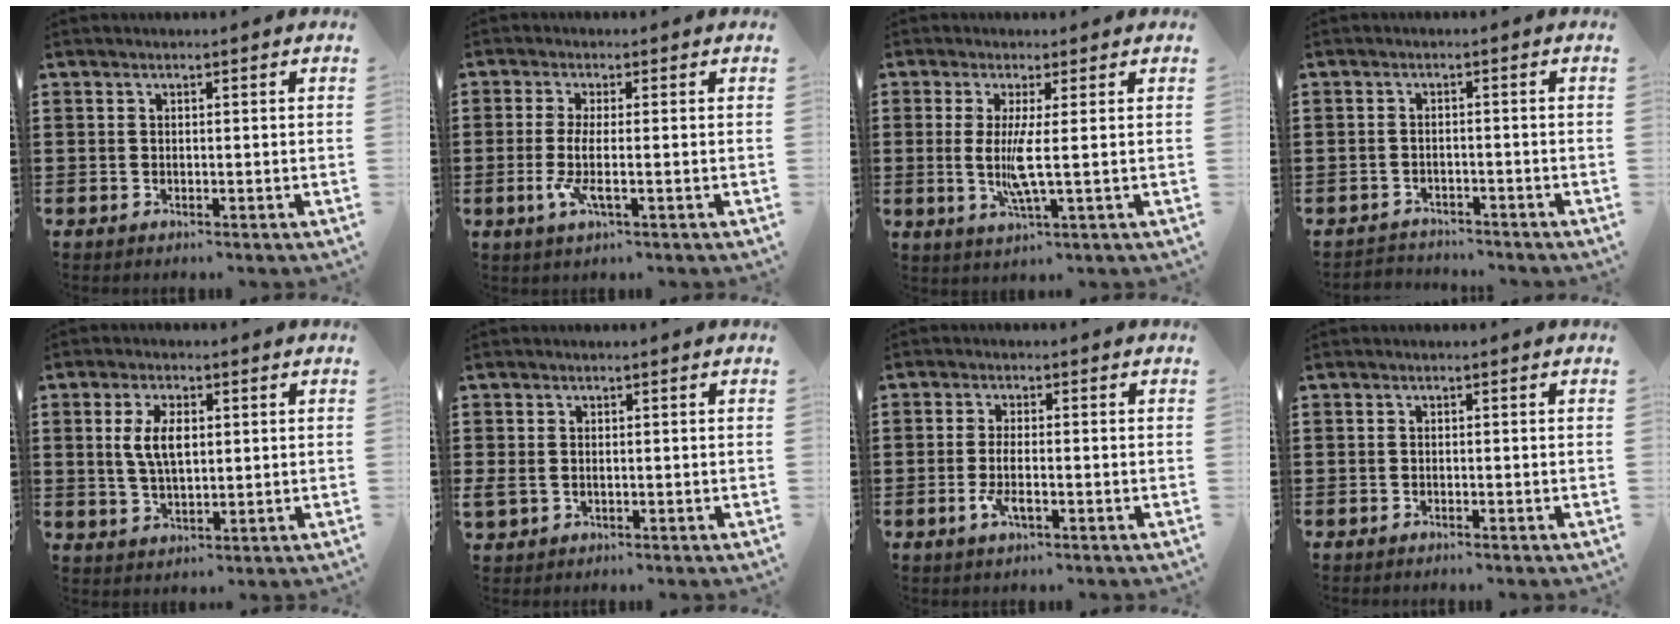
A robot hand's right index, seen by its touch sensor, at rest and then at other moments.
{"total": 4.1, "force": [-0.9, 0.5, 4.0], "torque": [-0.100, -0.015, -0.026]}
{"total": 5.0, "force": [0.3, -0.1, 5.0], "torque": [-0.102, -0.015, 0.000]}
{"total": 2.2, "force": [-2.1, 0.2, -0.3], "torque": [-0.001, 0.001, -0.049]}
{"total": 5.7, "force": [1.0, 2.7, 5.0], "torque": [-0.094, 0.007, 0.013]}
{"total": 1.1, "force": [-0.1, 0.9, 0.6], "torque": [-0.016, 0.005, -0.003]}
{"total": 3.3, "force": [-1.2, 0.8, 2.9], "torque": [-0.064, -0.004, -0.027]}
{"total": 0.6, "force": [-0.5, -0.1, 0.1], "torque": [-0.004, -0.004, -0.010]}